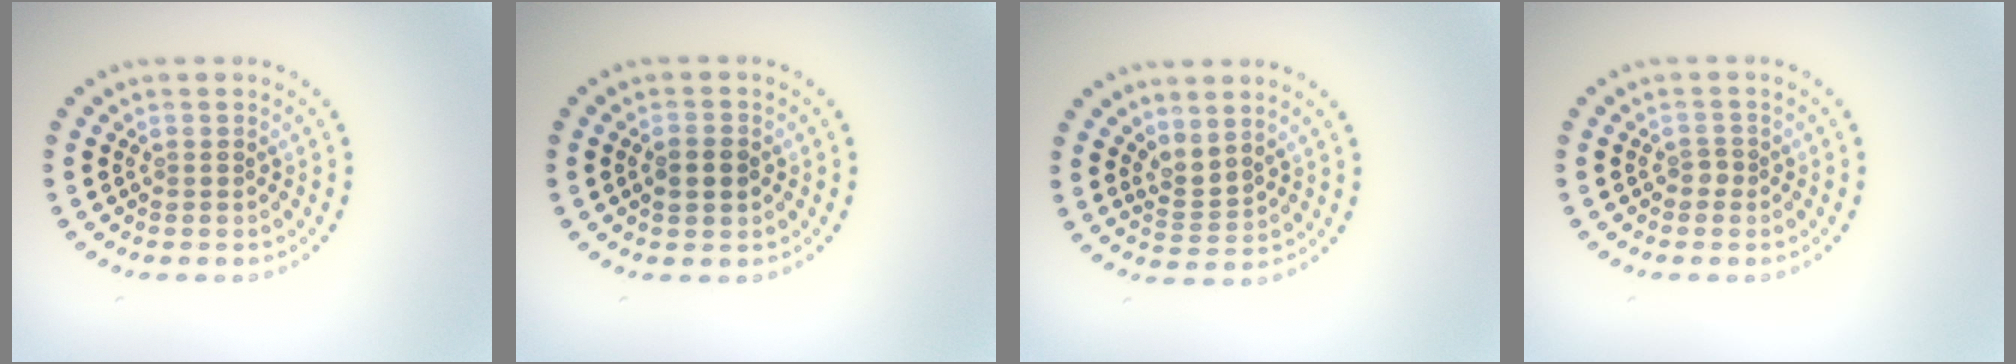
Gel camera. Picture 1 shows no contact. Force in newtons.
{"total": 2.1, "press": 2.1, "slide": 0.1}
{"total": 2.1, "press": 1.4, "slide": 1.6}
{"total": 0.9, "press": 0.6, "slide": 0.6}